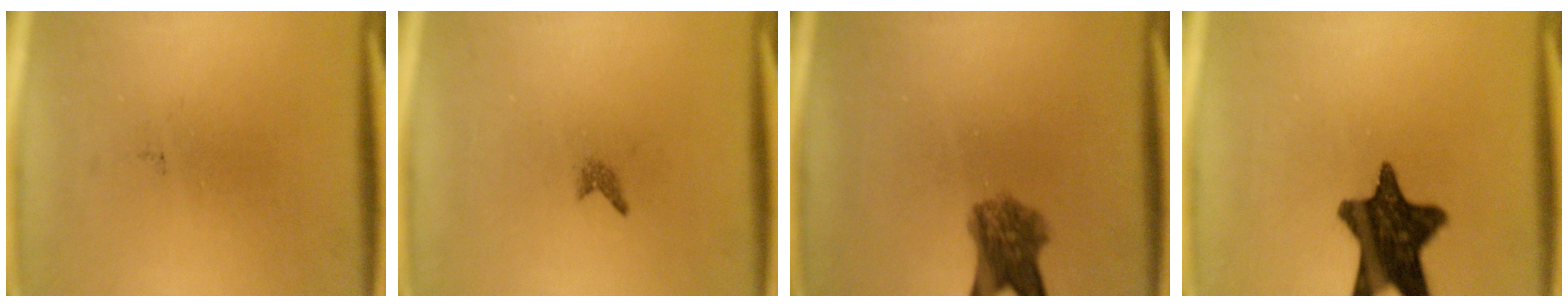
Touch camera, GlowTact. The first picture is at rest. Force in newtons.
{"total": 0.7}
{"total": 5.9}
{"total": 13.8}